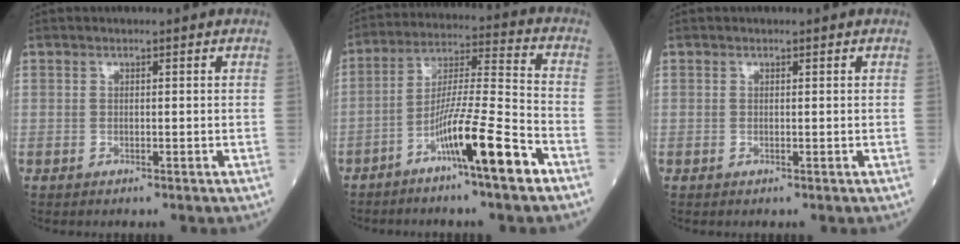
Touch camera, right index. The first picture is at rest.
{"total": 12.0, "force": [-6.8, -0.4, 9.9], "torque": [-0.173, -0.004, -0.125]}
{"total": 0.0}